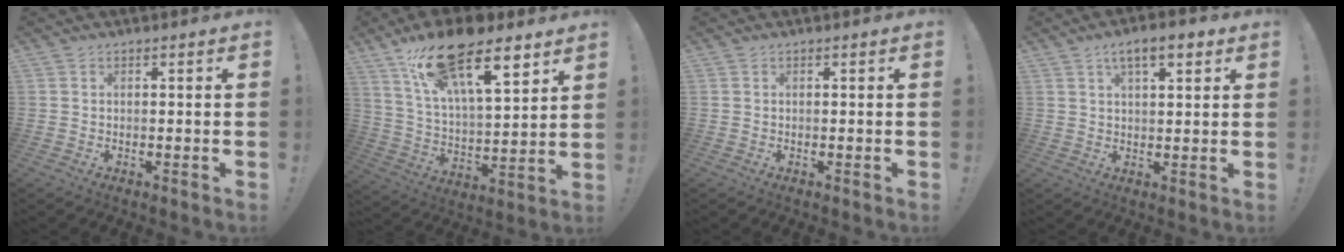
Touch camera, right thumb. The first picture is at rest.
{"total": 22.4, "force": [14.0, 8.0, 15.5], "torque": [-0.266, -0.073, 0.240]}
{"total": 0.0}
{"total": 7.4, "force": [4.0, 2.5, 5.7], "torque": [-0.074, -0.017, 0.065]}